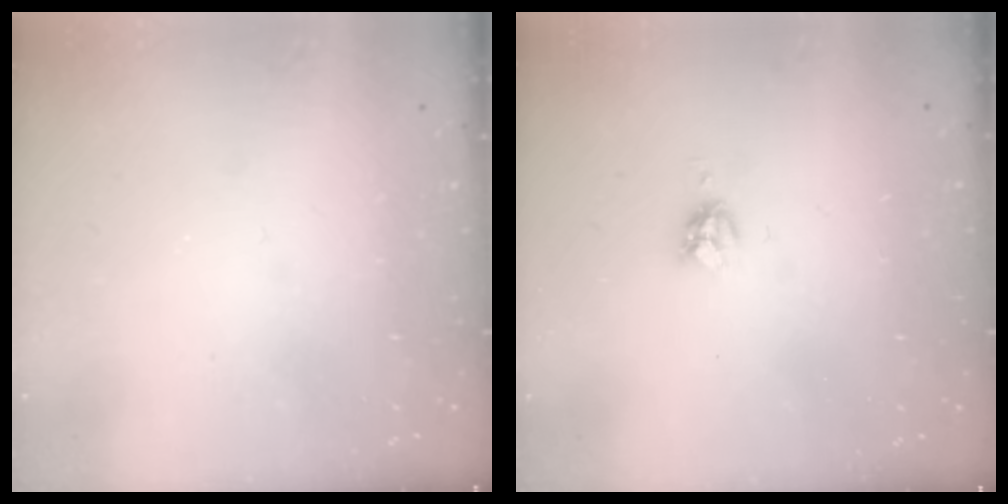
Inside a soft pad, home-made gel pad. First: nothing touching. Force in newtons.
{"total": 4.2, "press": 4.2, "slide": 0.1}